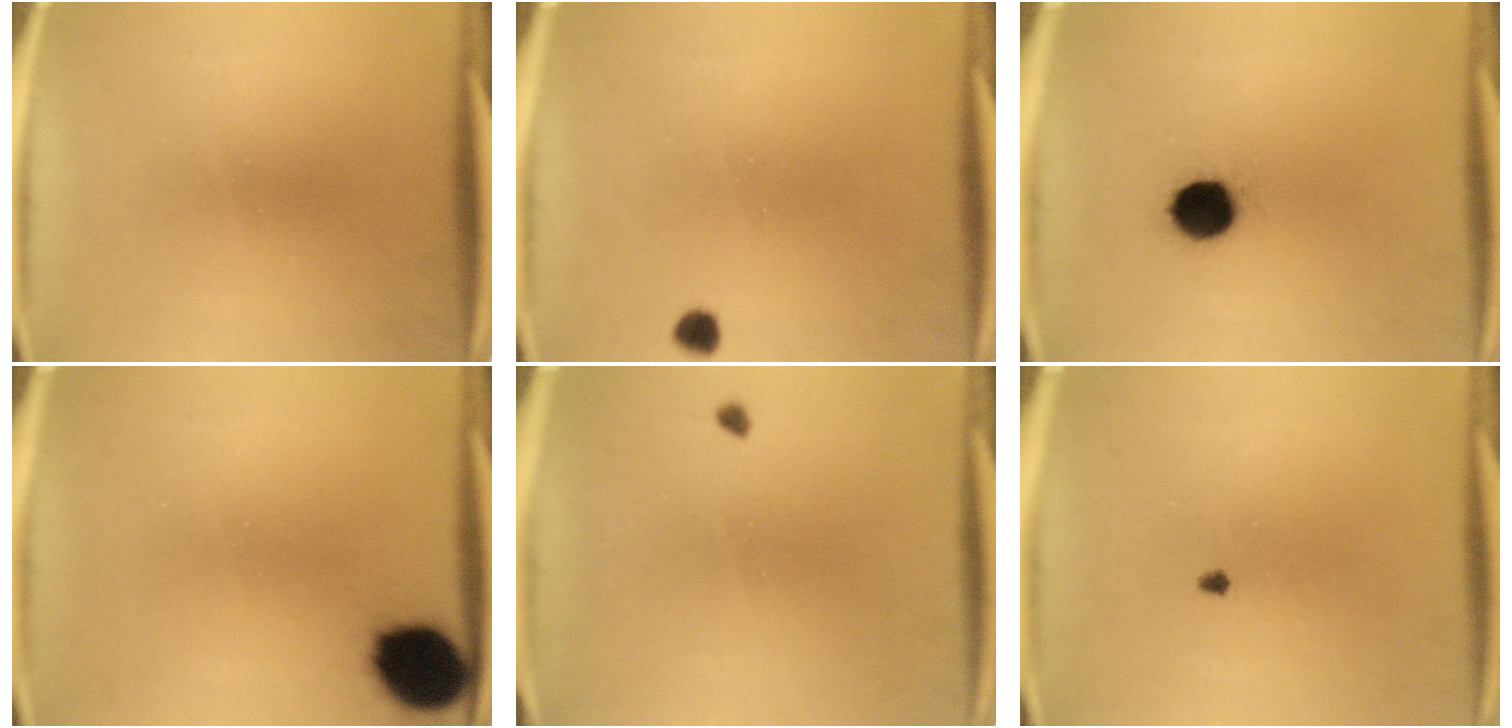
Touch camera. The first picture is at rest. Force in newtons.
{"total": 1.7}
{"total": 9.0}
{"total": 14.7}
{"total": 0.7}
{"total": 0.7}